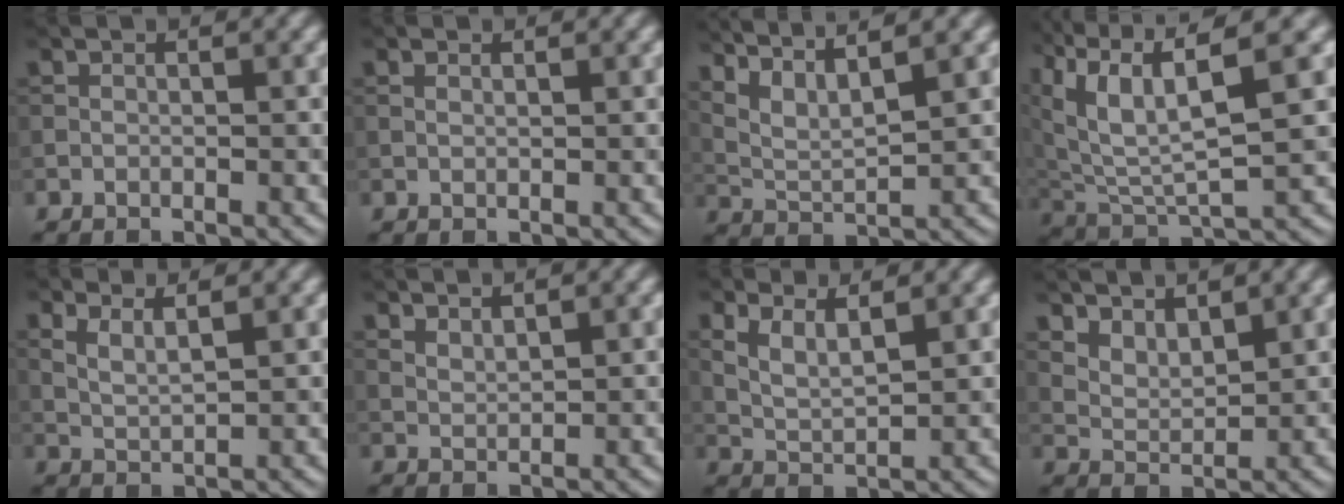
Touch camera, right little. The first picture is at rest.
{"total": 0.7, "force": [0.5, 0.2, 0.4], "torque": [-0.009, -0.005, 0.006]}
{"total": 5.6, "force": [4.1, 1.2, 3.5], "torque": [-0.076, 0.011, 0.068]}
{"total": 9.2, "force": [4.0, 3.7, 7.4], "torque": [-0.159, 0.002, 0.078]}
{"total": 2.2, "force": [1.5, 0.7, 1.5], "torque": [-0.033, -0.001, 0.032]}
{"total": 1.4, "force": [1.3, 0.3, 0.6], "torque": [-0.015, -0.003, 0.028]}
{"total": 3.2, "force": [1.9, 1.3, 2.2], "torque": [-0.051, -0.002, 0.039]}
{"total": 3.5, "force": [2.9, 1.2, 1.6], "torque": [-0.035, -0.005, 0.058]}